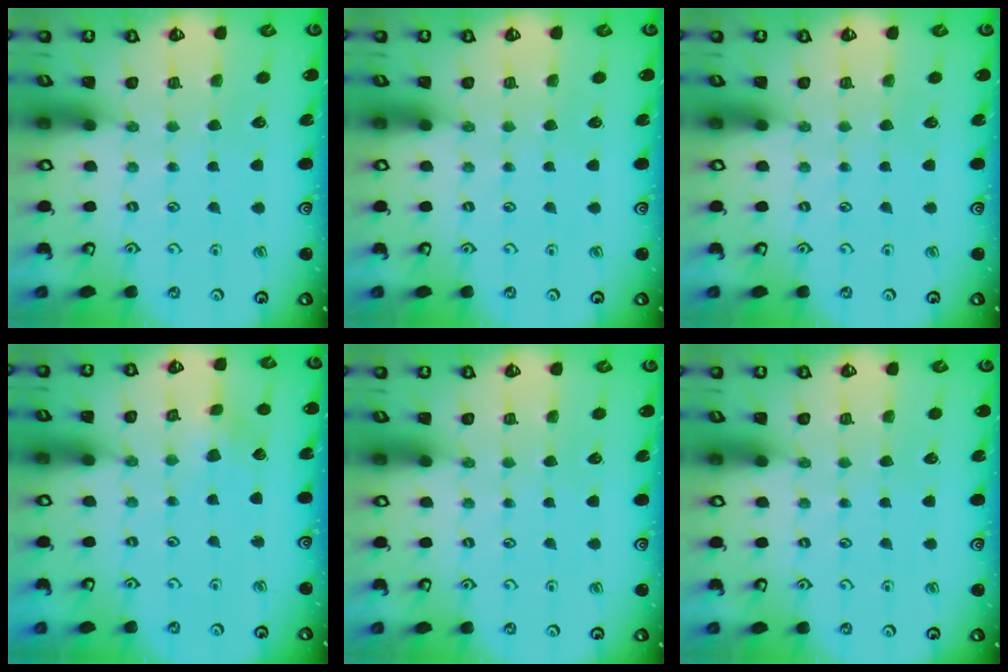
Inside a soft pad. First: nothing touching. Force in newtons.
{"total": 0.0}
{"total": 0.0}
{"total": 2.4, "press": 2.3, "slide": 0.6}
{"total": 0.0}
{"total": 0.0}